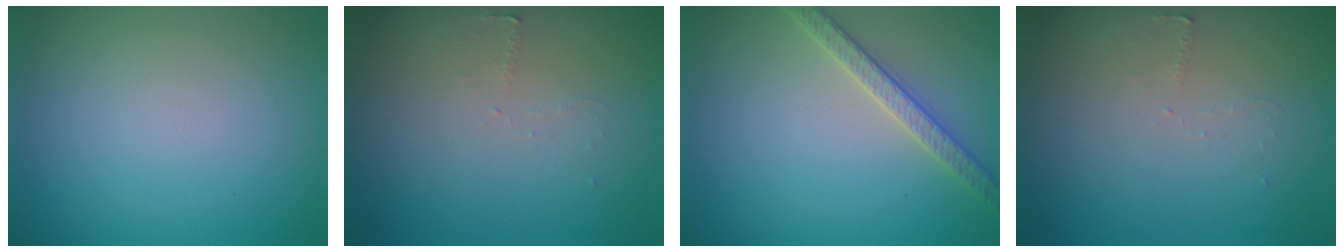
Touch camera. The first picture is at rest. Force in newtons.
{"total": 0.9, "press": 0.8, "slide": 0.3}
{"total": 2.7, "press": 2.7, "slide": 0.1}
{"total": 0.9, "press": 0.8, "slide": 0.3}